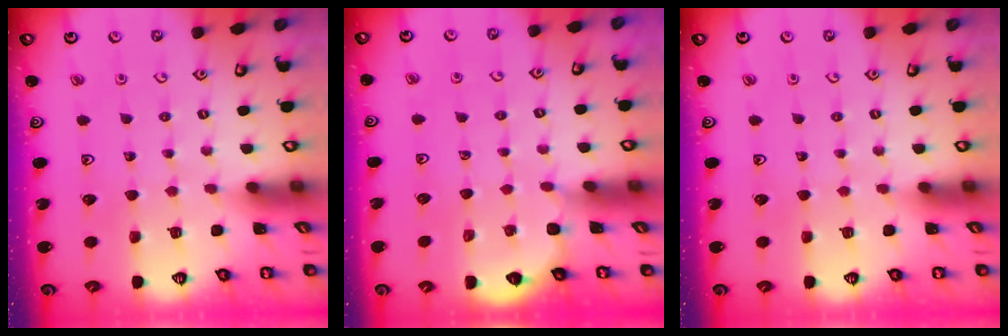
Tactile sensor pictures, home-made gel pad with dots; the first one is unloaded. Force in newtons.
{"total": 2.9, "press": 2.9, "slide": 0.3}
{"total": 0.0}